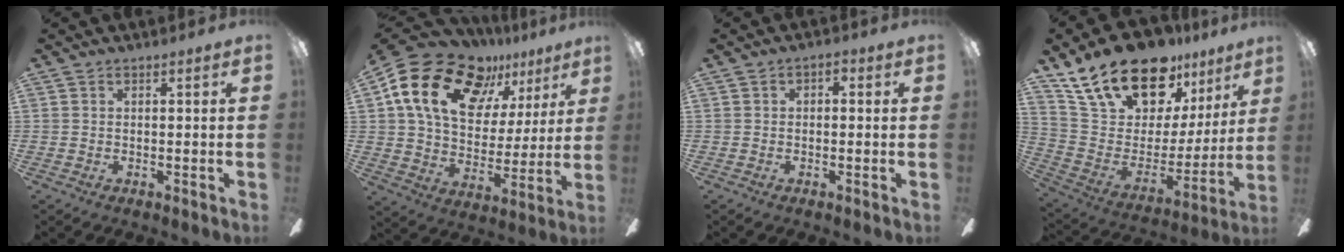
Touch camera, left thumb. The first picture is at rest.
{"total": 21.4, "force": [11.8, 13.4, 11.9], "torque": [-0.203, -0.053, 0.217]}
{"total": 1.5, "force": [-0.6, 1.0, 0.9], "torque": [-0.015, 0.009, -0.012]}
{"total": 22.3, "force": [16.9, 10.3, 10.2], "torque": [-0.182, -0.113, 0.312]}